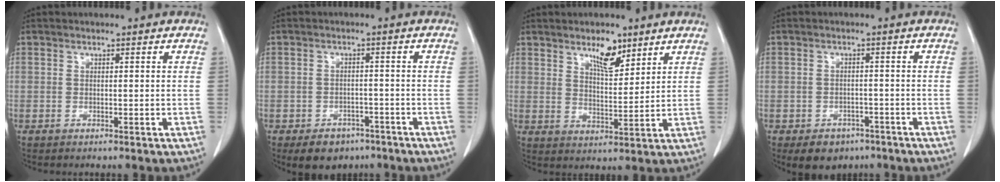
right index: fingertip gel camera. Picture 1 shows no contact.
{"total": 6.1, "force": [-4.2, 3.9, 2.0], "torque": [-0.028, 0.003, -0.056]}
{"total": 5.8, "force": [4.1, 2.0, 3.7], "torque": [-0.066, -0.004, 0.072]}
{"total": 5.6, "force": [-3.7, 3.8, 1.7], "torque": [-0.021, 0.004, -0.047]}